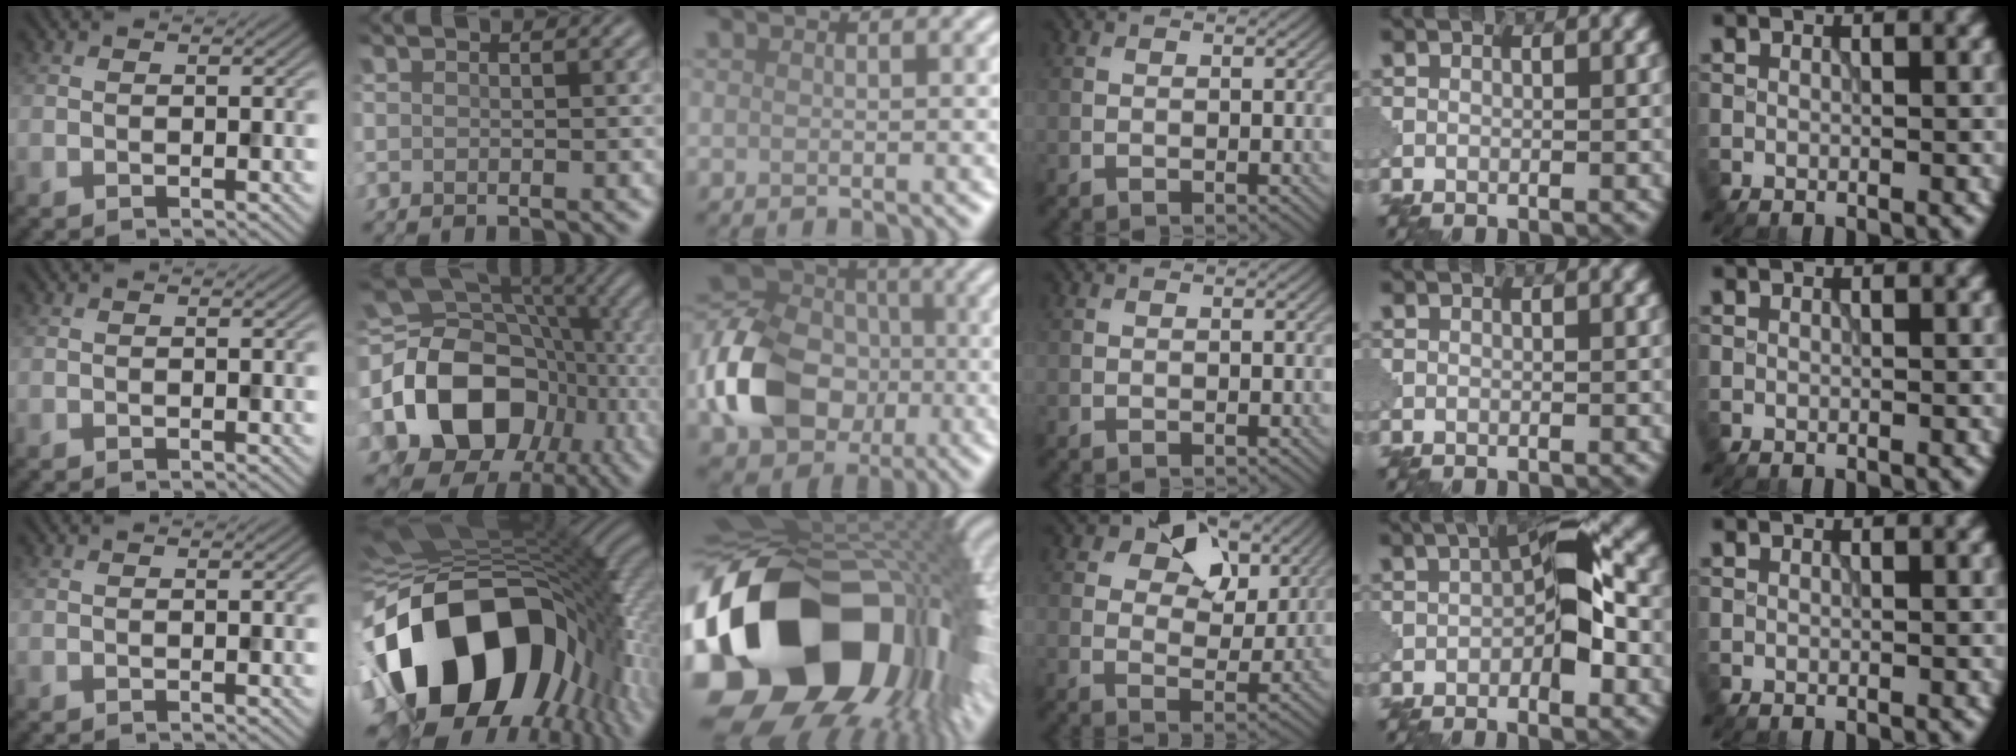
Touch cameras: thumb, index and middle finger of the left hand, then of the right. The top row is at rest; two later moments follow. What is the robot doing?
{"motion": "disassemble", "object": "puzzle pieces"}